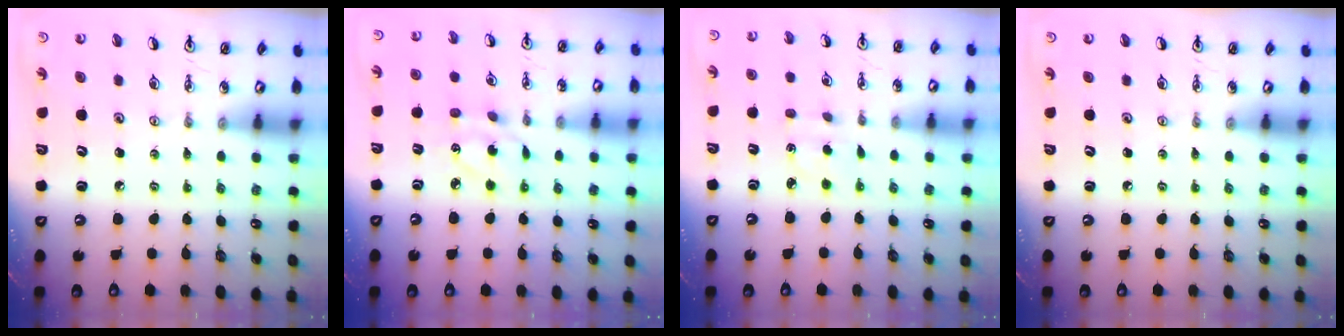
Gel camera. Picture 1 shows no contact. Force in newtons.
{"total": 5.6, "press": 5.6, "slide": 0.3}
{"total": 1.6, "press": 1.5, "slide": 0.5}
{"total": 0.0}